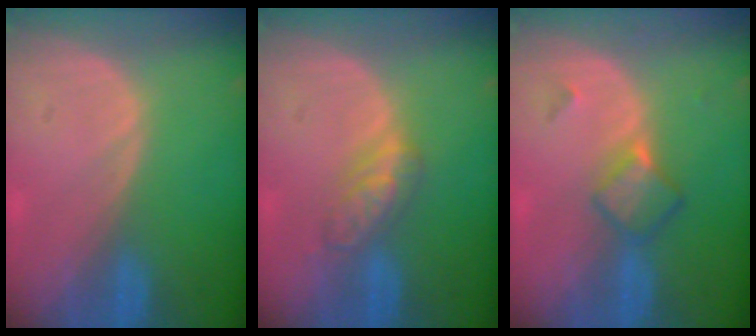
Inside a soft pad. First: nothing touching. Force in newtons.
{"total": 4.5, "press": 4.5, "slide": 0.7}
{"total": 4.8, "press": 4.2, "slide": 2.4}